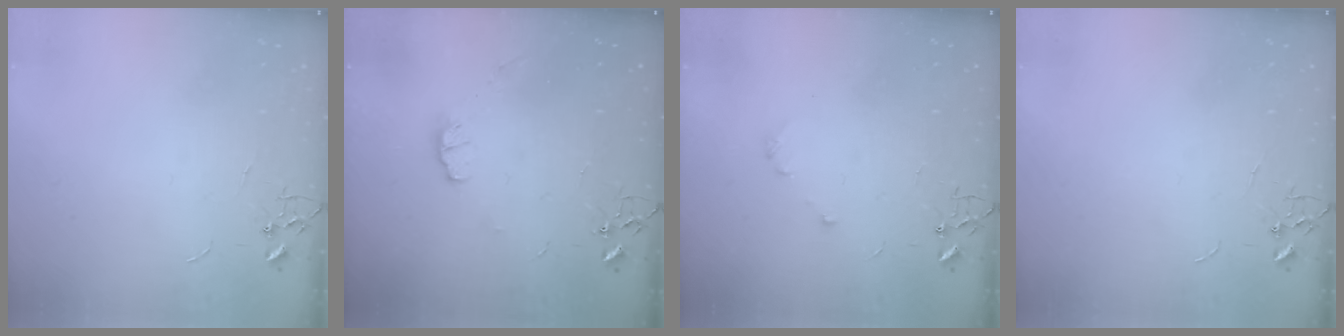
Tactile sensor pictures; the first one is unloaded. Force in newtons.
{"total": 5.2, "press": 5.1, "slide": 0.8}
{"total": 5.1, "press": 5.0, "slide": 0.7}
{"total": 0.0}